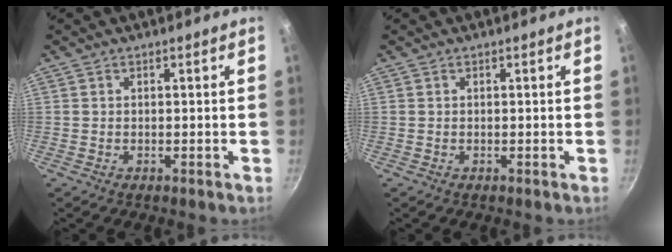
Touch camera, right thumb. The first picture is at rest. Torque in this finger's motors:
{"motor_torque": [0.00, 0.00, 0.00, 0.00, 0.00]}